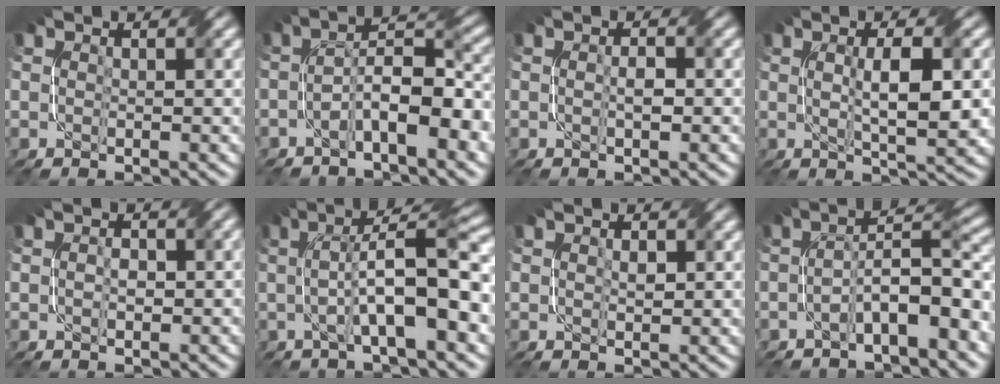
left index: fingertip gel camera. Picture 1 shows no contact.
{"total": 6.6, "force": [-2.7, 1.8, 5.7], "torque": [-0.092, 0.015, -0.049]}
{"total": 1.1, "force": [-0.3, 0.3, 1.0], "torque": [-0.019, 0.001, -0.003]}
{"total": 6.1, "force": [0.3, 1.4, 5.9], "torque": [-0.093, 0.000, 0.010]}
{"total": 1.5, "force": [-0.3, 0.8, 1.2], "torque": [-0.017, 0.002, -0.003]}
{"total": 9.1, "force": [0.0, 2.1, 8.9], "torque": [-0.127, 0.018, -0.004]}
{"total": 0.7, "force": [0.1, 0.5, 0.5], "torque": [-0.006, -0.002, 0.003]}
{"total": 6.4, "force": [-2.9, 1.7, 5.4], "torque": [-0.082, 0.018, -0.053]}